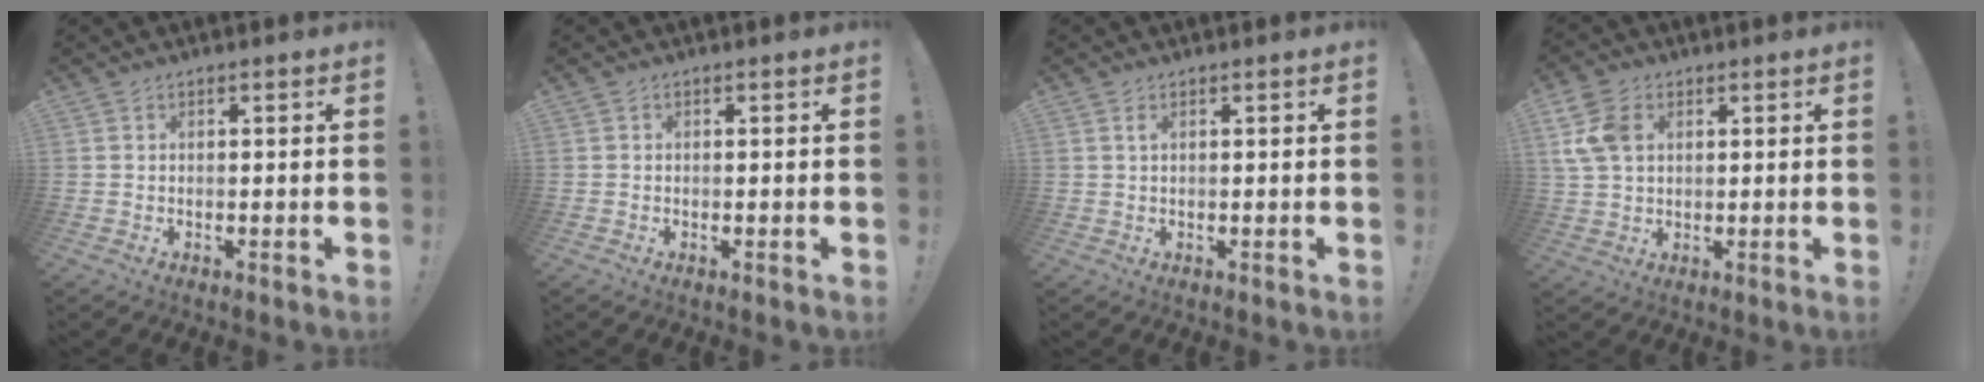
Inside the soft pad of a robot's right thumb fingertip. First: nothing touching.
{"total": 0.0}
{"total": 0.9, "force": [0.3, 0.1, 0.8], "torque": [-0.009, -0.002, 0.002]}
{"total": 9.7, "force": [2.7, 7.0, 6.2], "torque": [-0.134, 0.005, 0.053]}